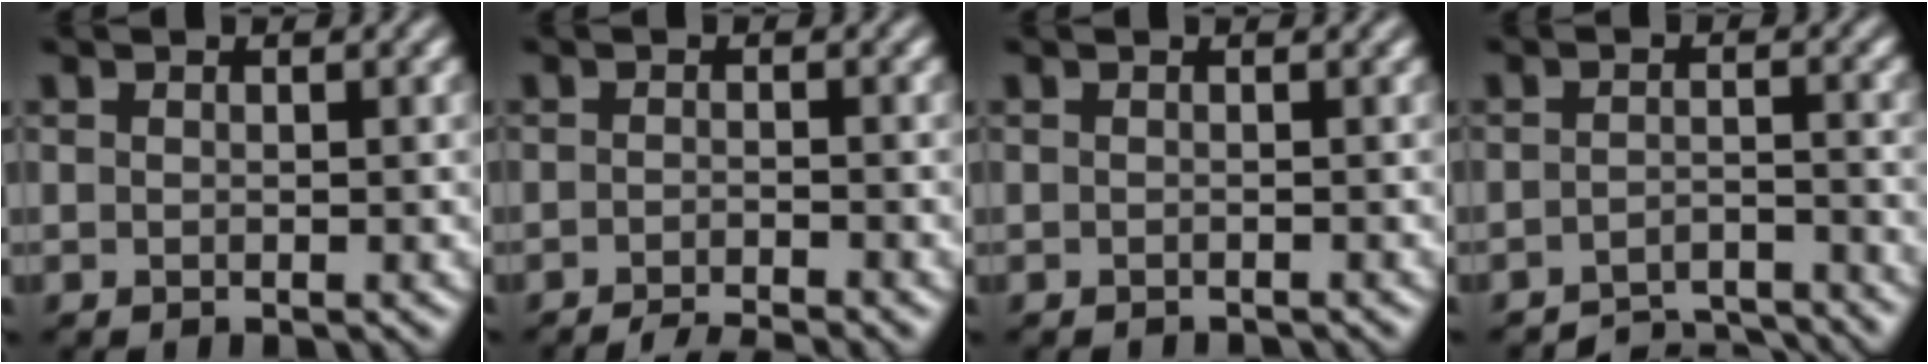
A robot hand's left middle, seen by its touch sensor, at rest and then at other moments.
{"total": 3.3, "force": [-2.9, 0.3, 1.5], "torque": [-0.023, -0.001, -0.053]}
{"total": 1.0, "force": [-0.7, 0.3, 0.5], "torque": [0.005, -0.008, -0.017]}
{"total": 5.0, "force": [-4.9, 0.4, 0.7], "torque": [-0.013, 0.000, -0.074]}